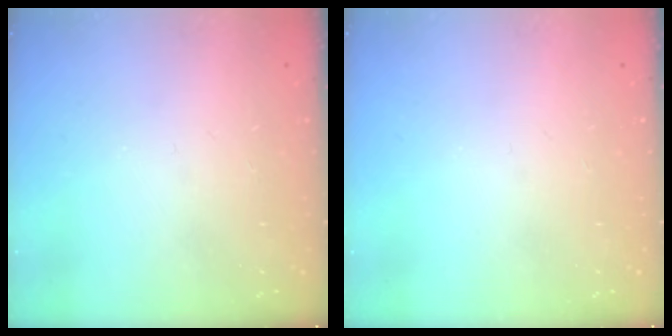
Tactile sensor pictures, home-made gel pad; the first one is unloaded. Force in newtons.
{"total": 0.0}